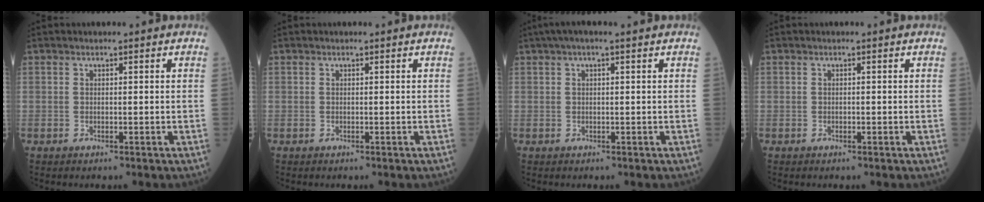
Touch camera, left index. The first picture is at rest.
{"total": 0.0}
{"total": 4.4, "force": [3.0, 0.3, 3.2], "torque": [-0.055, 0.038, 0.049]}
{"total": 0.0}